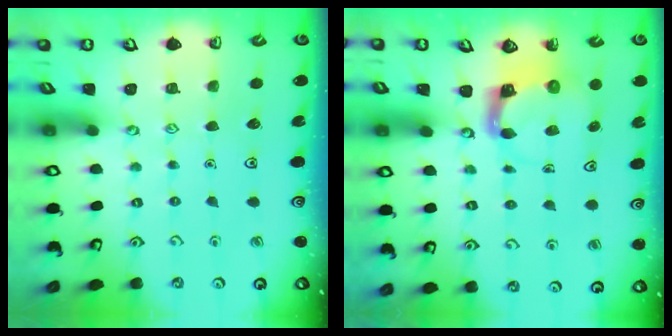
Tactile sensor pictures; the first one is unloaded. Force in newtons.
{"total": 3.7, "press": 3.7, "slide": 0.6}